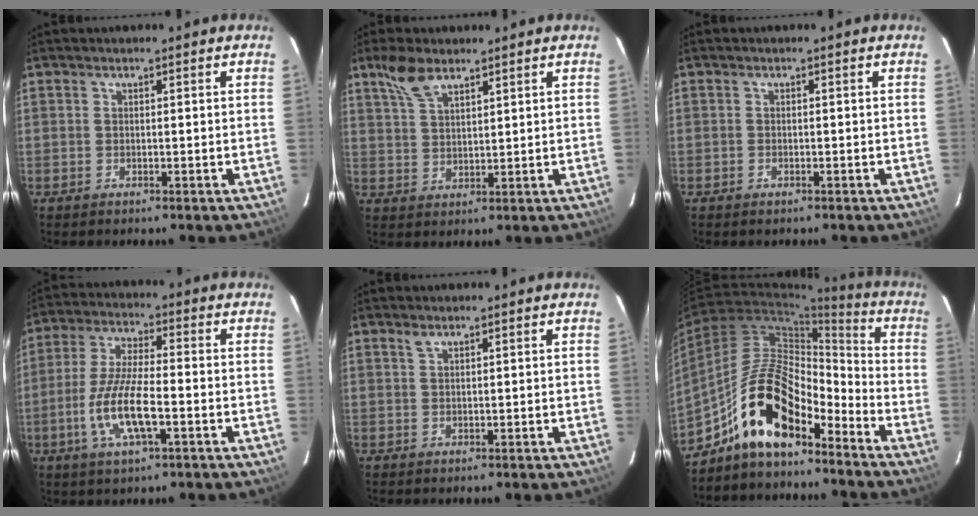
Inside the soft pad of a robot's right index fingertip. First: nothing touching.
{"total": 6.1, "force": [4.3, 2.5, 3.4], "torque": [-0.069, 0.011, 0.089]}
{"total": 0.7, "force": [-0.6, 0.4, 0.2], "torque": [-0.004, 0.001, -0.010]}
{"total": 11.2, "force": [-3.7, 2.8, 10.2], "torque": [-0.212, -0.005, -0.072]}
{"total": 0.9, "force": [0.7, 0.2, 0.4], "torque": [-0.008, 0.002, 0.014]}
{"total": 15.3, "force": [-10.8, 5.6, 9.2], "torque": [-0.172, 0.028, -0.201]}